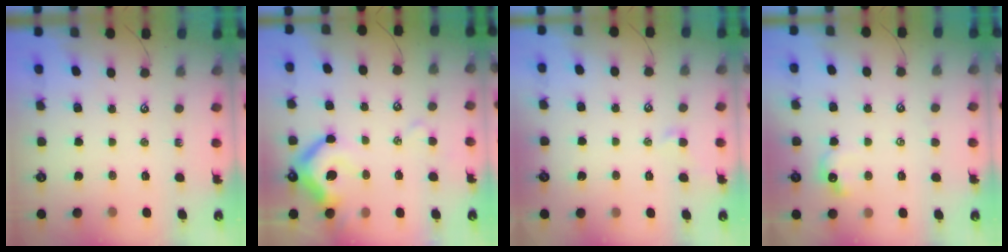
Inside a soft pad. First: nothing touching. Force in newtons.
{"total": 8.4, "press": 8.2, "slide": 1.6}
{"total": 1.0, "press": 0.8, "slide": 0.6}
{"total": 2.1, "press": 2.0, "slide": 0.7}